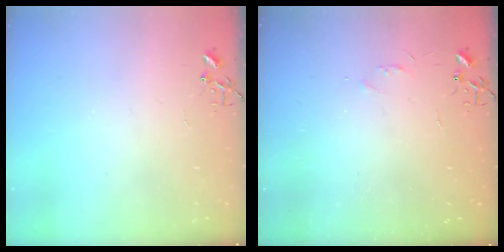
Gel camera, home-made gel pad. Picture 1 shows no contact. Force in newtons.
{"total": 3.3, "press": 3.2, "slide": 0.5}